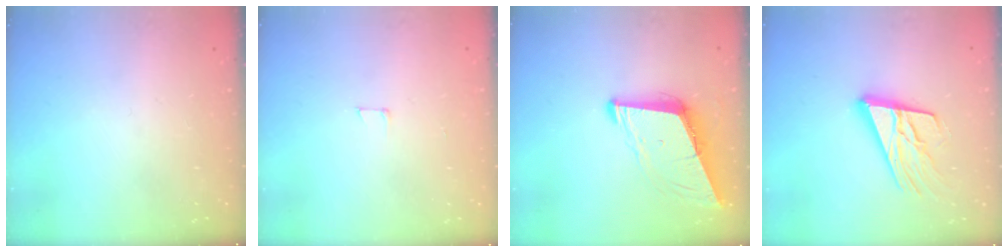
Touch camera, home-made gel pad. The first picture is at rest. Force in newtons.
{"total": 2.9, "press": 2.9, "slide": 0.2}
{"total": 8.9, "press": 8.0, "slide": 3.7}
{"total": 18.2, "press": 17.7, "slide": 4.2}